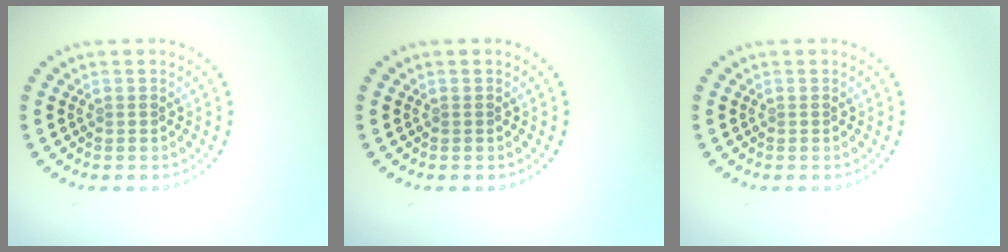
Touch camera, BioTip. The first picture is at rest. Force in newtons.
{"total": 0.0}
{"total": 0.0}